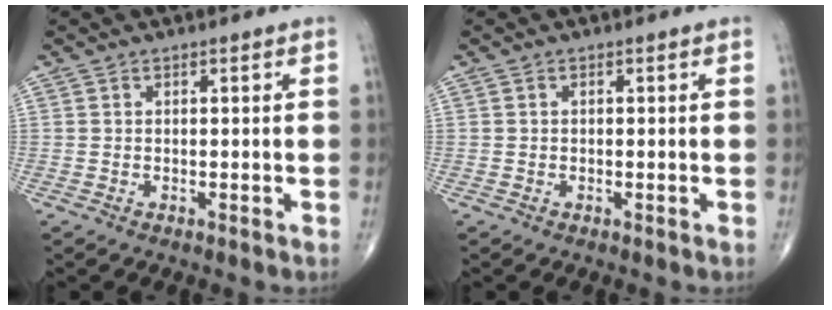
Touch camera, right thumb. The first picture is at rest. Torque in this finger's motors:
{"motor_torque": [-0.22, 0.14, -0.44, -0.08, 0.05]}